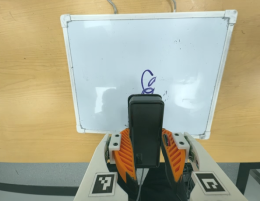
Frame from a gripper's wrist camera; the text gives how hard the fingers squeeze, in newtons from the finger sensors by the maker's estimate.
{"total": 9.5, "left": 7.9, "right": 11.2}